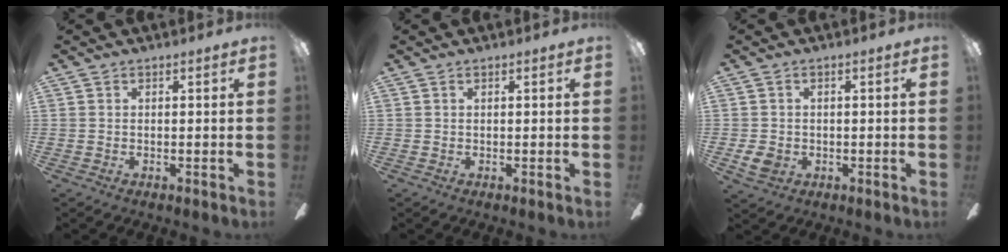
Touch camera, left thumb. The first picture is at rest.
{"total": 0.0}
{"total": 3.9, "force": [-0.9, 2.9, 2.4], "torque": [-0.060, 0.001, -0.019]}